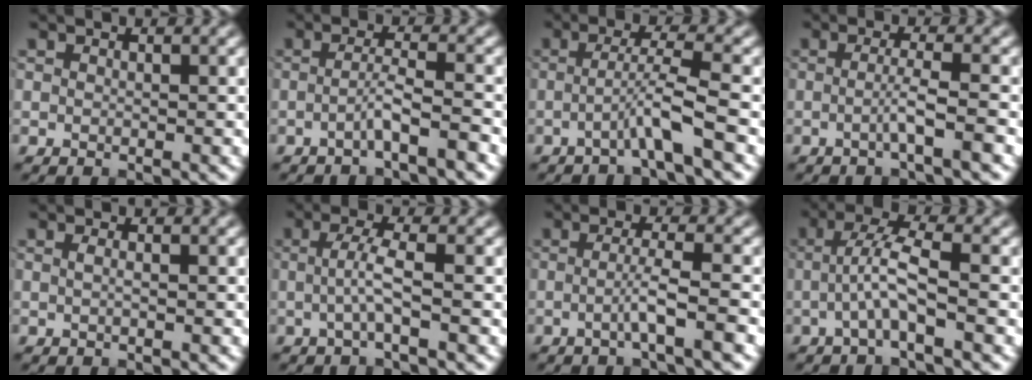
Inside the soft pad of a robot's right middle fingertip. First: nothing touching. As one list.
[{"total": 2.5, "force": [-1.3, 0.1, 2.1], "torque": [-0.039, 0.013, -0.031]}, {"total": 3.3, "force": [-1.5, 0.0, 2.9], "torque": [-0.053, 0.013, -0.037]}, {"total": 2.6, "force": [-0.8, 0.2, 2.4], "torque": [-0.043, 0.004, -0.022]}, {"total": 0.7, "force": [0.0, 0.2, 0.6], "torque": [-0.012, 0.001, -0.001]}, {"total": 2.5, "force": [-0.3, 0.3, 2.5], "torque": [-0.055, 0.002, -0.009]}, {"total": 3.0, "force": [-1.0, 0.2, 2.8], "torque": [-0.048, 0.006, -0.027]}, {"total": 3.5, "force": [-0.9, 0.4, 3.3], "torque": [-0.069, 0.013, -0.025]}]